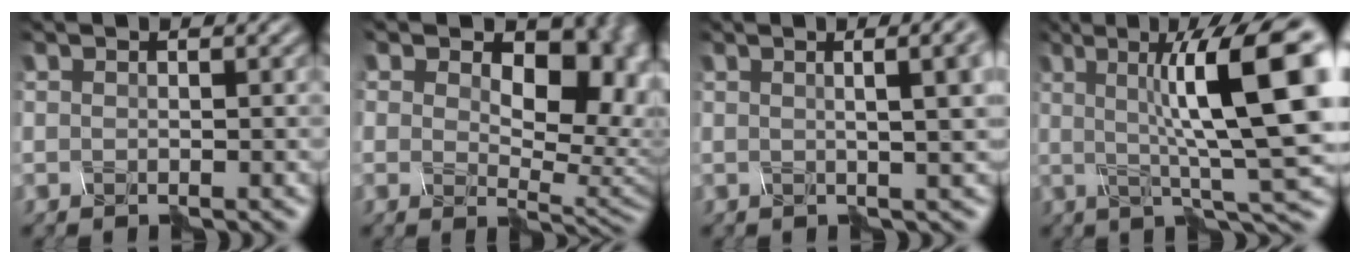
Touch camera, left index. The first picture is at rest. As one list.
[{"total": 7.9, "force": [1.4, 5.1, 5.8], "torque": [-0.075, -0.013, 0.047]}, {"total": 8.4, "force": [2.5, 3.3, 7.4], "torque": [-0.056, 0.051, 0.026]}, {"total": 11.4, "force": [1.3, 1.8, 11.2], "torque": [-0.163, 0.006, 0.041]}]